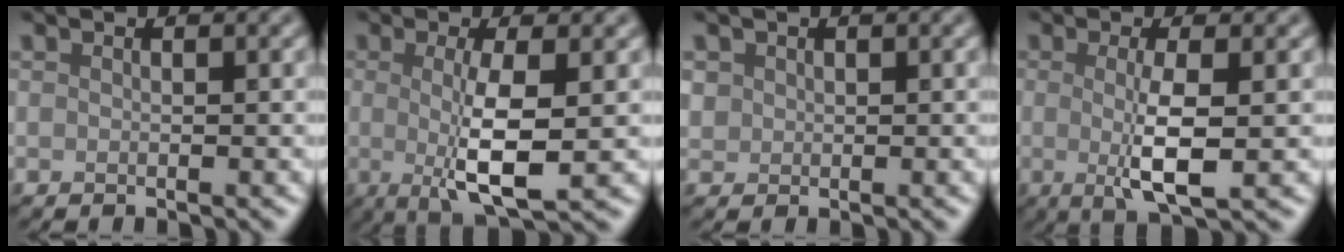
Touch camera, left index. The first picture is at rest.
{"total": 5.3, "force": [-0.2, 1.1, 5.2], "torque": [-0.094, -0.007, -0.002]}
{"total": 1.1, "force": [0.3, 1.0, 0.1], "torque": [-0.001, -0.004, 0.009]}
{"total": 4.3, "force": [-0.2, 0.8, 4.2], "torque": [-0.082, -0.007, -0.002]}